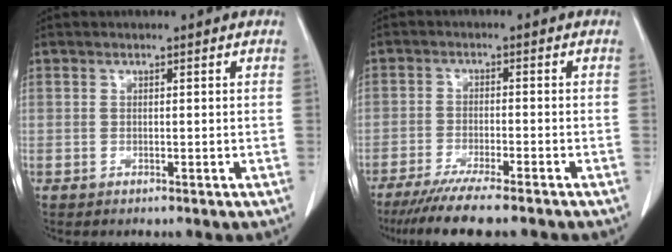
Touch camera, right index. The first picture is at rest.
{"total": 9.0, "force": [-7.4, 0.5, 5.2], "torque": [-0.078, -0.021, -0.117]}